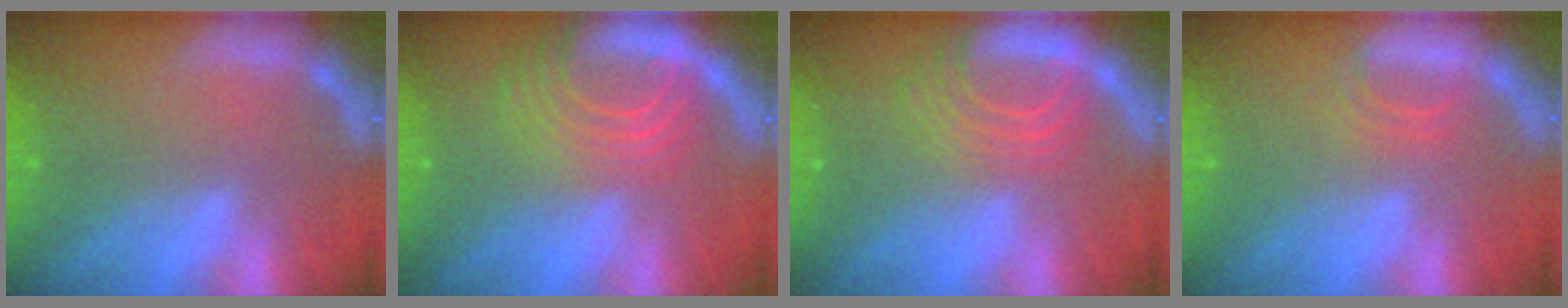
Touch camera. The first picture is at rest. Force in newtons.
{"total": 9.5}
{"total": 6.6}
{"total": 1.9}